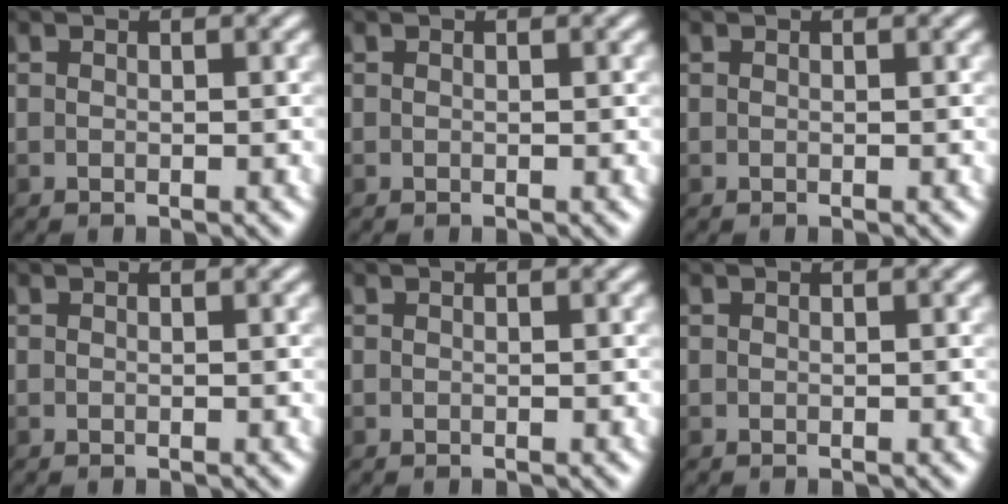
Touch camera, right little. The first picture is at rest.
{"total": 0.0}
{"total": 0.0}
{"total": 0.0}
{"total": 0.0}
{"total": 0.0}